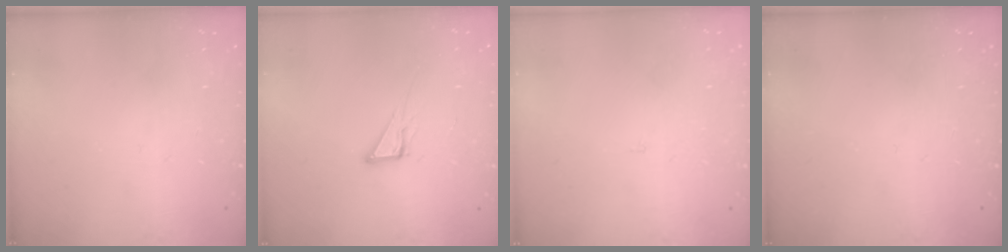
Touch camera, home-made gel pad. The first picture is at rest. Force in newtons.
{"total": 6.1, "press": 6.1, "slide": 0.4}
{"total": 1.8, "press": 1.8, "slide": 0.1}
{"total": 0.0}